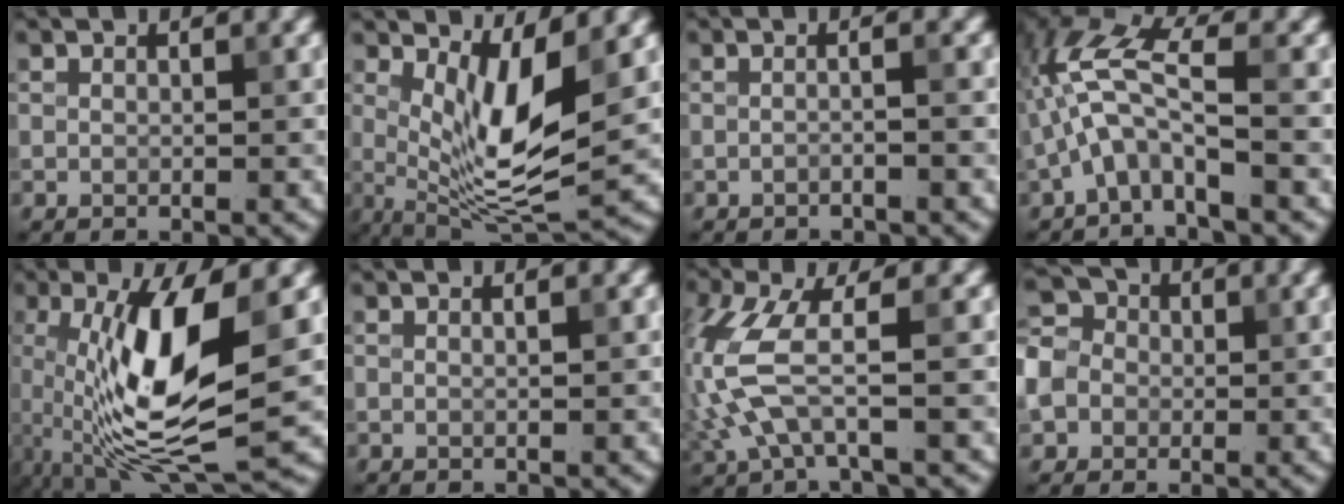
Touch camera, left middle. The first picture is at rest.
{"total": 7.3, "force": [1.8, 2.2, 6.7], "torque": [-0.112, -0.018, 0.035]}
{"total": 1.5, "force": [-0.4, 0.4, 1.4], "torque": [-0.017, -0.003, -0.023]}
{"total": 4.9, "force": [-1.5, 1.4, 4.5], "torque": [-0.097, 0.021, -0.037]}
{"total": 10.2, "force": [0.1, 3.0, 9.7], "torque": [-0.187, -0.007, 0.005]}
{"total": 1.1, "force": [0.3, 0.4, 0.9], "torque": [-0.006, -0.005, -0.005]}
{"total": 6.0, "force": [-0.7, 2.0, 5.6], "torque": [-0.152, 0.005, -0.015]}
{"total": 8.2, "force": [-1.7, 7.2, 3.5], "torque": [-0.091, 0.007, -0.062]}